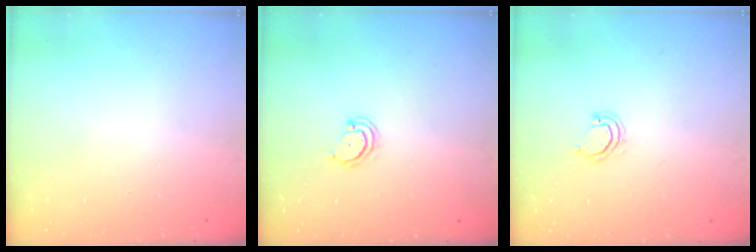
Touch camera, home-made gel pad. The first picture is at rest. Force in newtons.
{"total": 3.2, "press": 3.2, "slide": 0.3}
{"total": 3.7, "press": 3.7, "slide": 0.3}